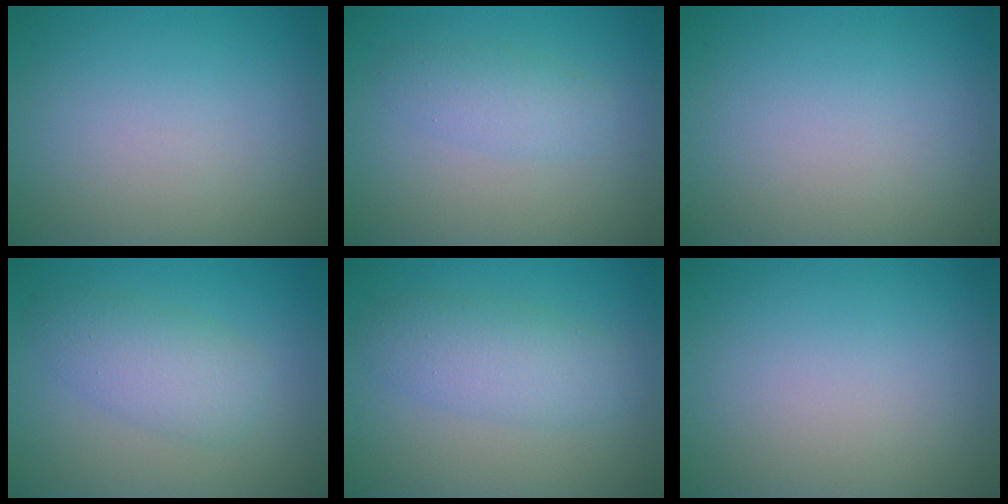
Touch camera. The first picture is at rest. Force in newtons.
{"total": 2.2, "press": 2.2, "slide": 0.1}
{"total": 0.0}
{"total": 3.7, "press": 3.7, "slide": 0.2}
{"total": 3.8, "press": 3.8, "slide": 0.1}
{"total": 0.0}